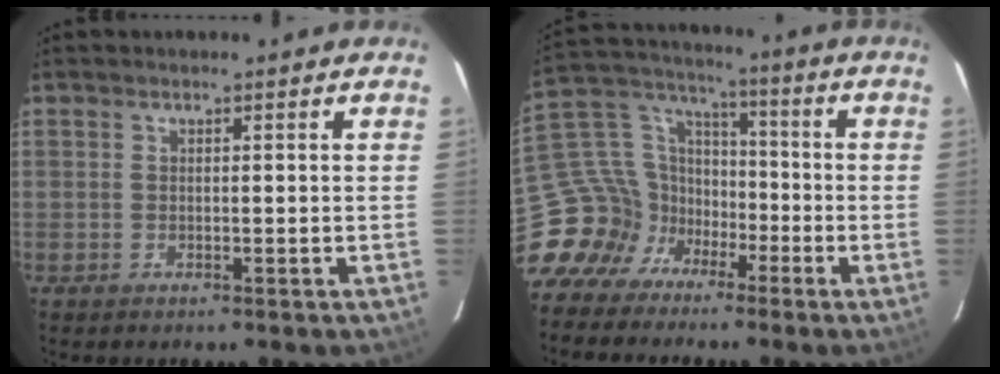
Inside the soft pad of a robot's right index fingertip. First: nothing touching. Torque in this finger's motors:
{"motor_torque": [-0.18, -0.20, -0.88, -0.21]}